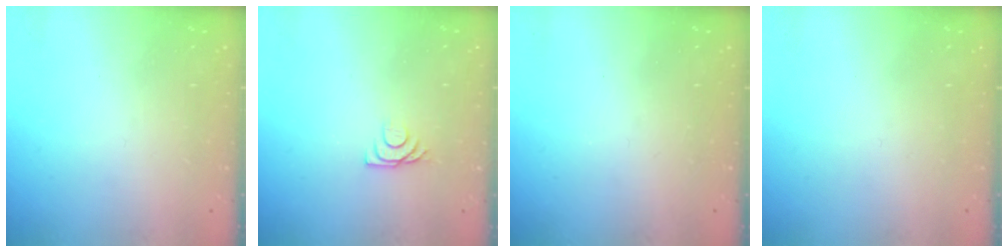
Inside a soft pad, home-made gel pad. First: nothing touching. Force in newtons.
{"total": 5.3, "press": 5.3, "slide": 0.6}
{"total": 2.5, "press": 2.4, "slide": 0.4}
{"total": 1.6, "press": 1.6, "slide": 0.1}